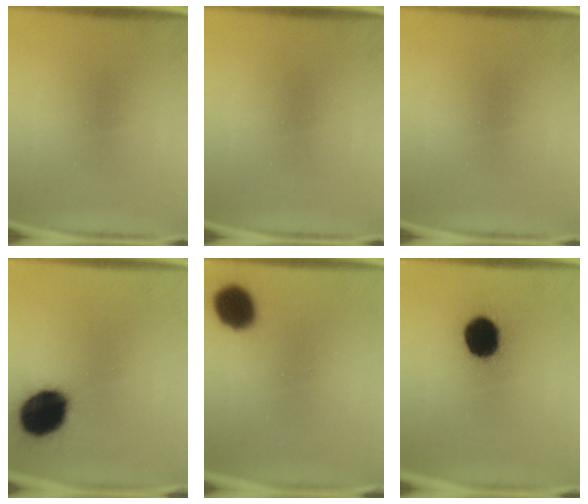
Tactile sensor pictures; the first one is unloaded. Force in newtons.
{"total": 0.0}
{"total": 0.0}
{"total": 19.4}
{"total": 11.0}
{"total": 14.4}